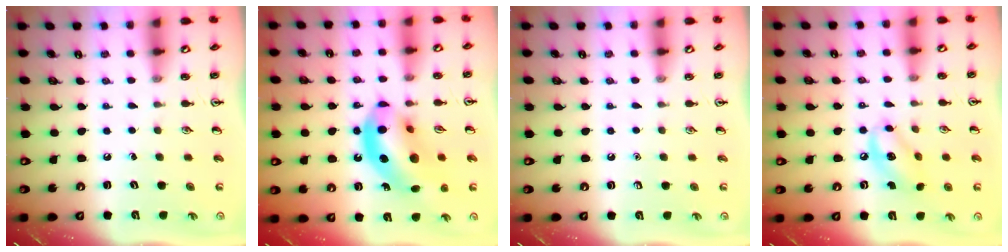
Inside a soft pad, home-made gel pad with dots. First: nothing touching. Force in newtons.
{"total": 15.2, "press": 14.6, "slide": 4.2}
{"total": 0.0}
{"total": 8.1, "press": 8.0, "slide": 1.6}